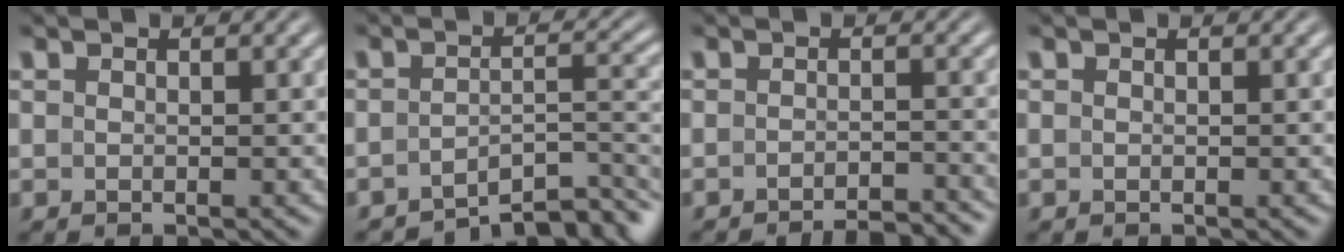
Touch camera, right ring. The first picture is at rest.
{"total": 9.1, "force": [-7.4, 3.1, 4.4], "torque": [-0.039, -0.015, -0.107]}
{"total": 4.3, "force": [-4.2, 0.3, 0.8], "torque": [-0.008, -0.012, -0.063]}
{"total": 0.0}